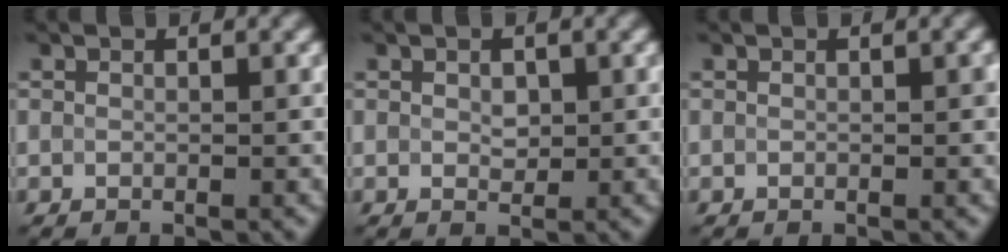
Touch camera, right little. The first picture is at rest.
{"total": 1.1, "force": [0.3, 0.8, 0.8], "torque": [-0.016, -0.001, 0.005]}
{"total": 0.5, "force": [0.0, 0.2, 0.5], "torque": [-0.005, 0.000, 0.002]}